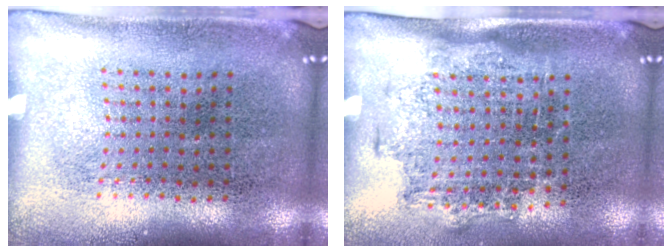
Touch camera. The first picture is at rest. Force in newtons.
{"total": 1.3, "press": 1.0, "slide": 0.8}